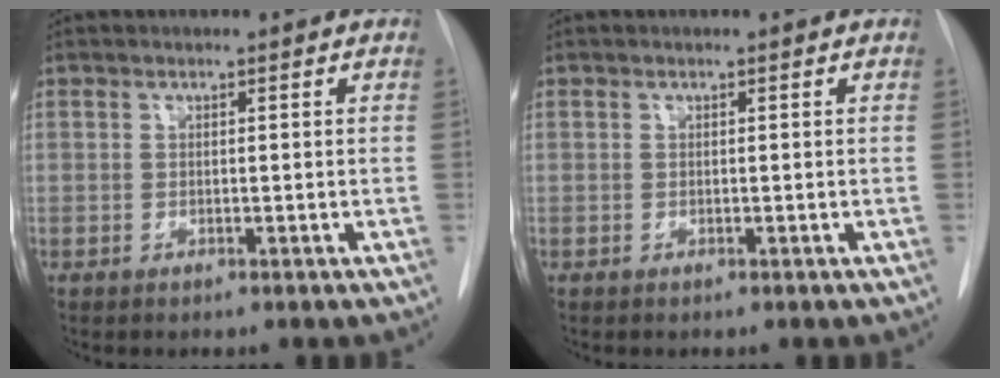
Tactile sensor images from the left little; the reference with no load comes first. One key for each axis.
{"total": 0.0}